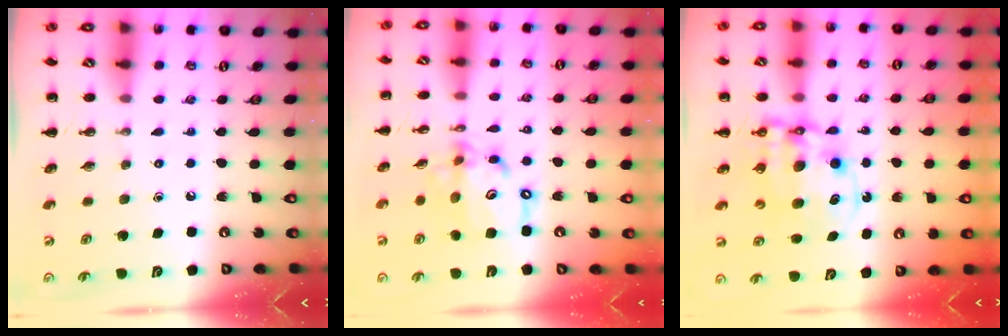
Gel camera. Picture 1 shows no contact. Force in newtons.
{"total": 13.4, "press": 13.0, "slide": 3.4}
{"total": 11.4, "press": 11.1, "slide": 2.8}